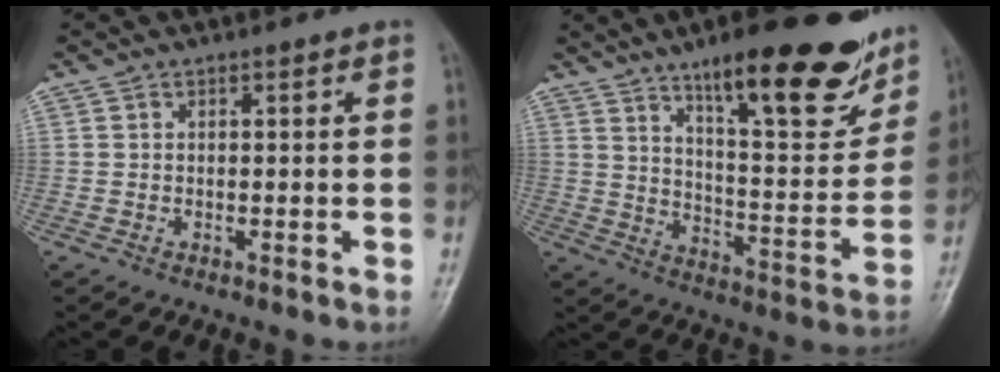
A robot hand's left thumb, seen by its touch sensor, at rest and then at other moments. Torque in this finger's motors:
{"motor_torque": [1.59, 1.55, 1.47, -1.30, 0.10]}